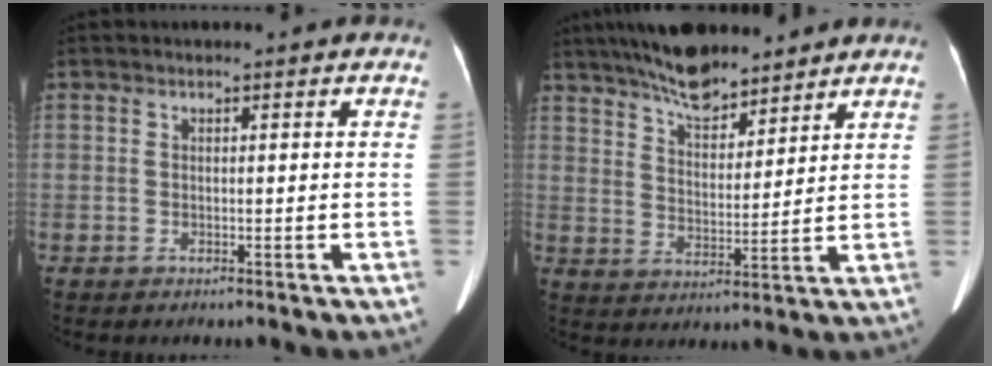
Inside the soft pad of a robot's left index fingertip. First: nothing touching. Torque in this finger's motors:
{"motor_torque": [1.02, -1.12, 0.11, 0.03]}